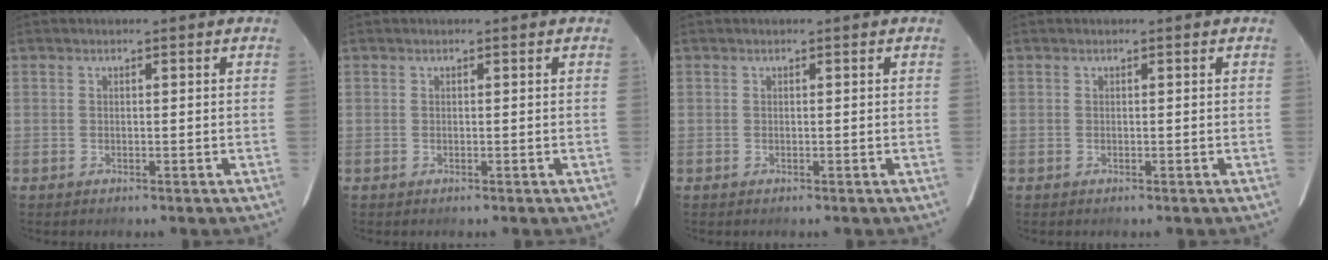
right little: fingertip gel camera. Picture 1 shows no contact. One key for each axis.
{"total": 0.0}
{"total": 0.0}
{"total": 0.0}